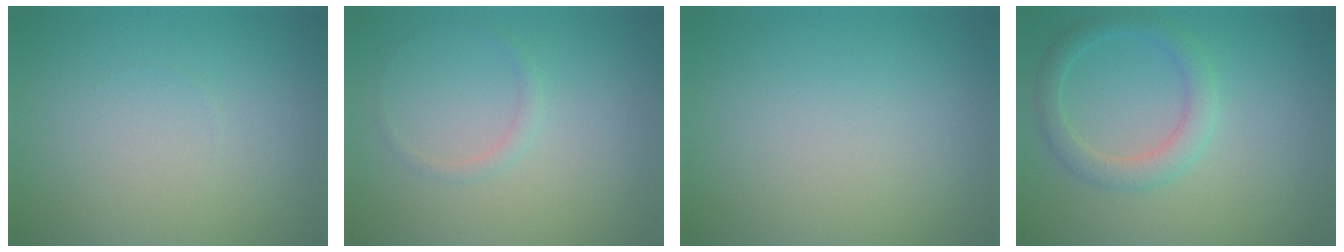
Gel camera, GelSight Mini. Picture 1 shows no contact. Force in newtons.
{"total": 0.8, "press": 0.8, "slide": 0.0}
{"total": 0.0}
{"total": 2.8, "press": 2.8, "slide": 0.1}